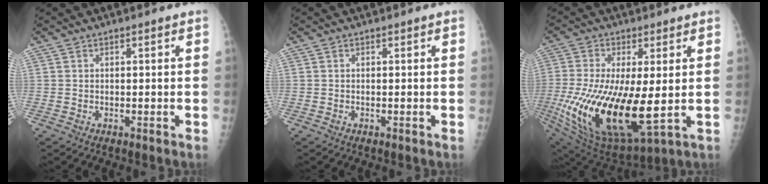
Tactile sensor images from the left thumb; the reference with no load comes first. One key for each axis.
{"total": 0.0}
{"total": 22.6, "fx": -2.6, "fy": 8.5, "fz": 20.8, "tx": -0.438, "ty": -0.047, "tz": -0.023}